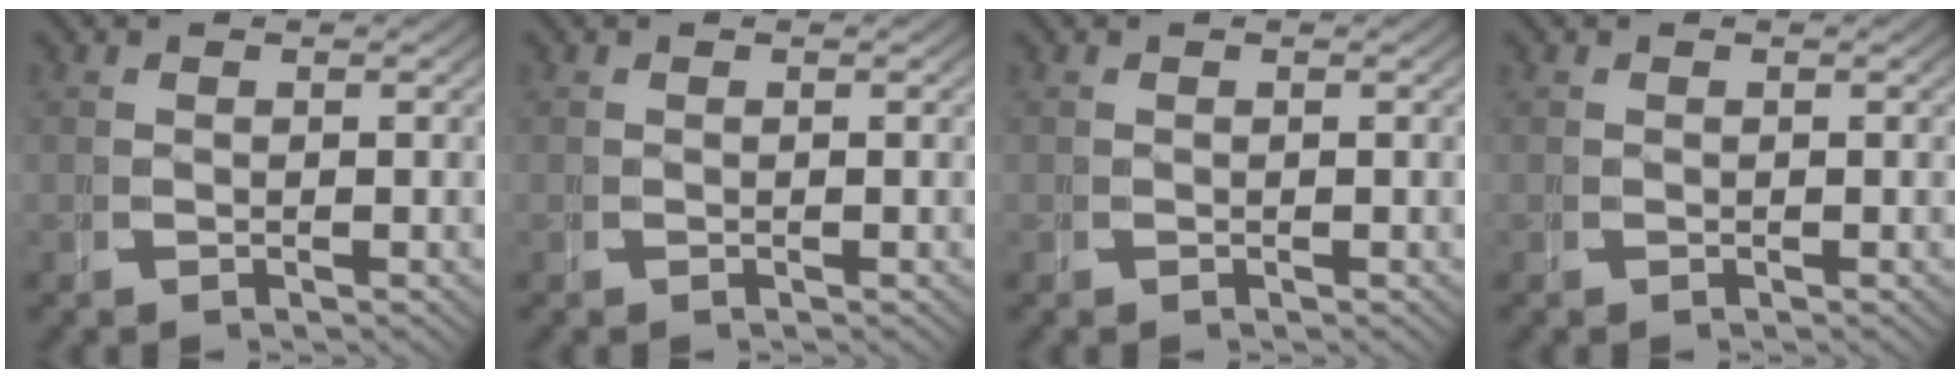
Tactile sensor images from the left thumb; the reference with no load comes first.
{"total": 0.0}
{"total": 0.0}
{"total": 0.6, "force": [0.3, -0.5, -0.2], "torque": [0.007, -0.001, 0.006]}